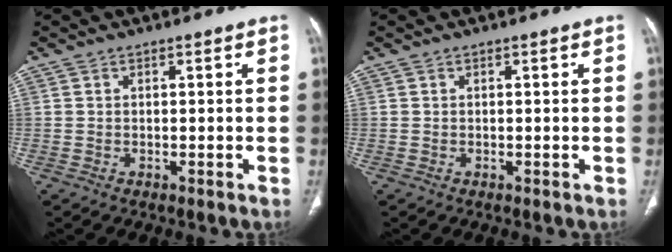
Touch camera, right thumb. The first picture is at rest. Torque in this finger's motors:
{"motor_torque": [0.00, 0.00, -0.25, 0.25, 0.00]}